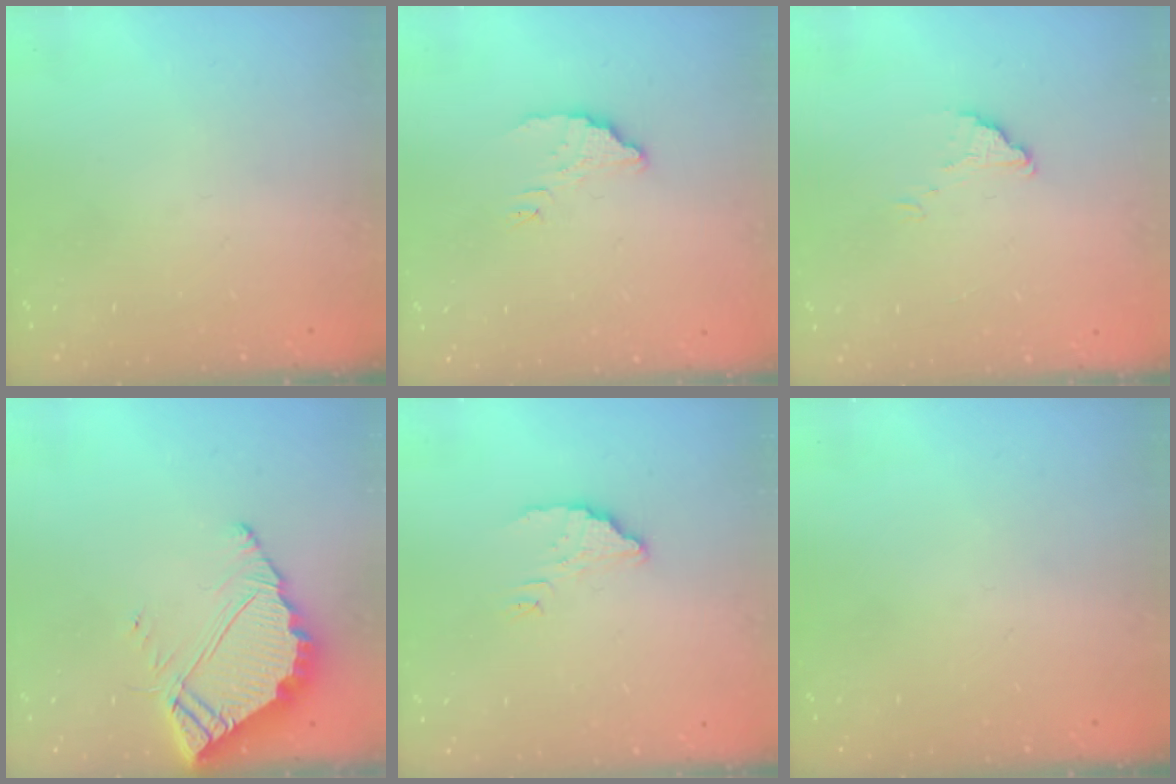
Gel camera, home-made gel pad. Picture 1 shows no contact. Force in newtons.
{"total": 3.4, "press": 3.4, "slide": 0.0}
{"total": 1.5, "press": 1.5, "slide": 0.1}
{"total": 8.0, "press": 7.9, "slide": 0.6}
{"total": 3.6, "press": 3.6, "slide": 0.2}
{"total": 0.0}